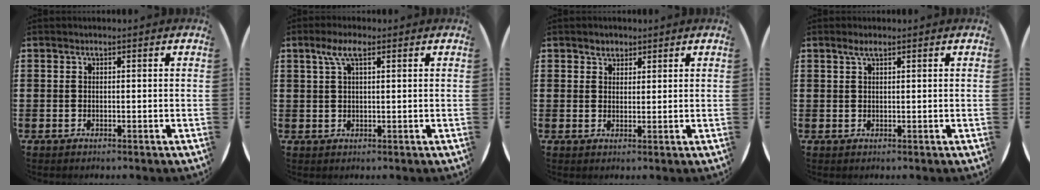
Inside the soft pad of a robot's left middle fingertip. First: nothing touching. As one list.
[{"total": 3.6, "force": [1.9, 1.0, 2.9], "torque": [-0.061, 0.009, 0.032]}, {"total": 1.7, "force": [1.5, 0.9, 0.0], "torque": [0.007, 0.000, 0.027]}, {"total": 1.4, "force": [0.9, 0.2, 1.0], "torque": [-0.020, 0.004, 0.015]}]